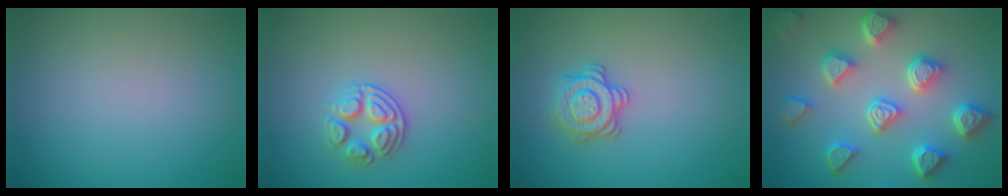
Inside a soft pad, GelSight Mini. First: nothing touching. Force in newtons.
{"total": 2.8, "press": 2.7, "slide": 0.7}
{"total": 2.8, "press": 2.8, "slide": 0.4}
{"total": 7.2, "press": 5.8, "slide": 4.2}